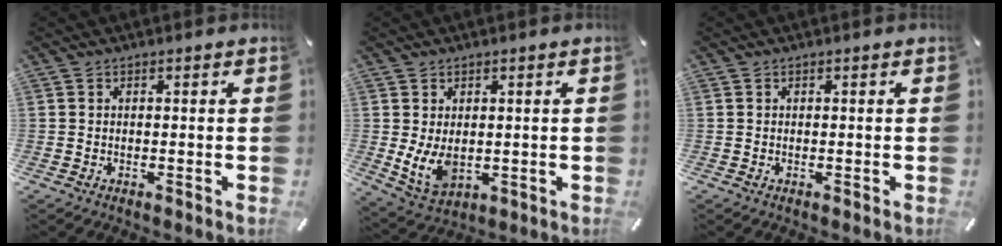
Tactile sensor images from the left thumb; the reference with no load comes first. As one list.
[{"total": 7.1, "force": [0.3, 5.0, 5.1], "torque": [-0.121, -0.008, 0.005]}, {"total": 0.0}]